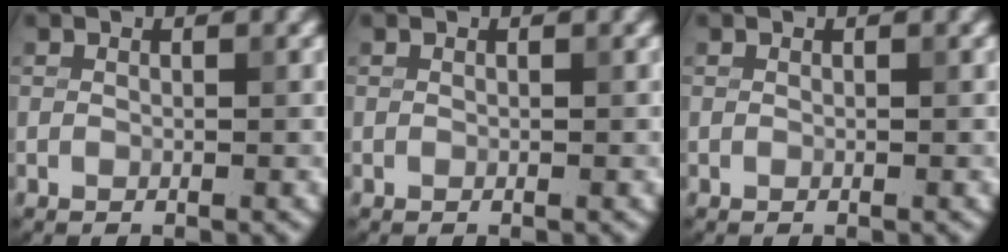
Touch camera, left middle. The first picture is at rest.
{"total": 0.0}
{"total": 0.0}